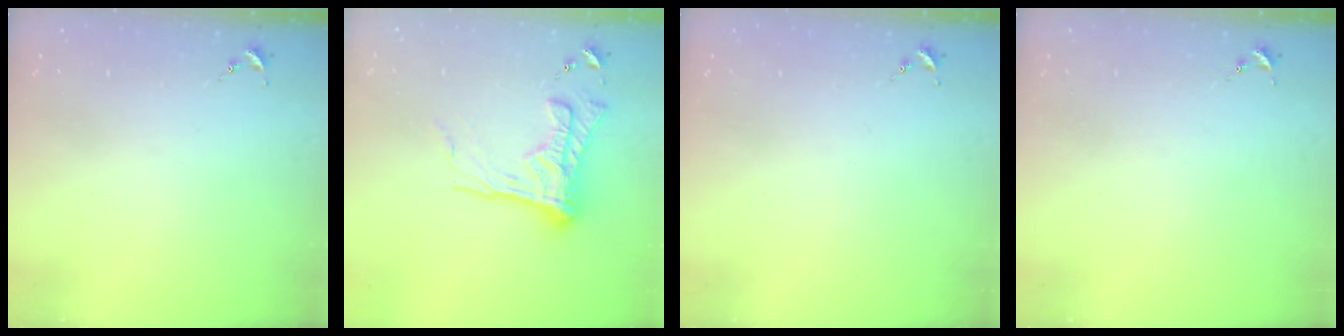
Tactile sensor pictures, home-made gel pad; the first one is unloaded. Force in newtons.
{"total": 16.4, "press": 16.3, "slide": 1.4}
{"total": 0.0}
{"total": 0.0}